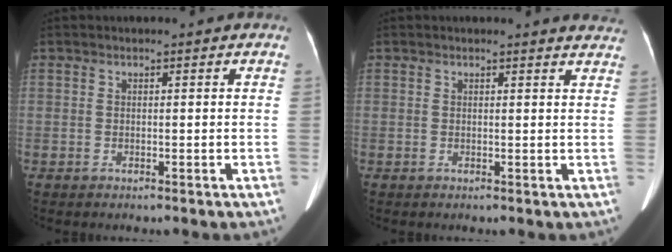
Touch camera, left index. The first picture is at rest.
{"total": 4.0, "force": [3.9, 0.6, 0.3], "torque": [-0.001, -0.016, 0.016]}